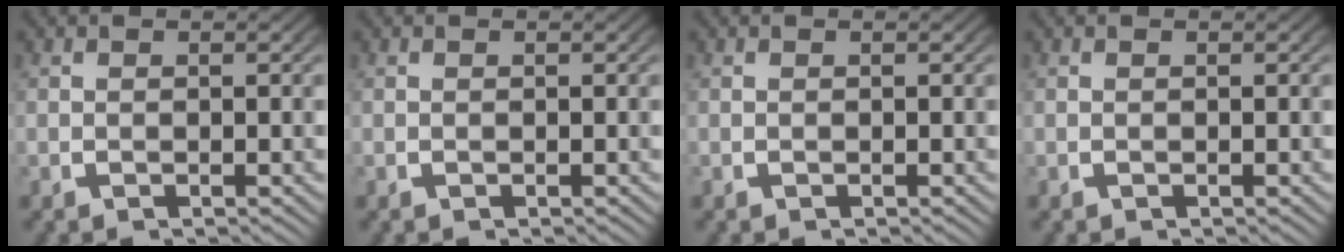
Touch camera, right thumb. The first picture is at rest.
{"total": 0.0}
{"total": 0.0}
{"total": 0.0}